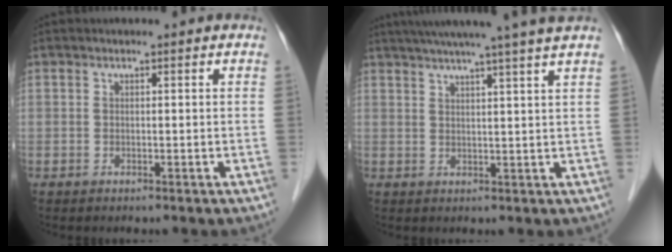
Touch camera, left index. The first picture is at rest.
{"total": 13.5, "force": [11.4, -1.7, 7.1], "torque": [-0.114, 0.004, 0.146]}